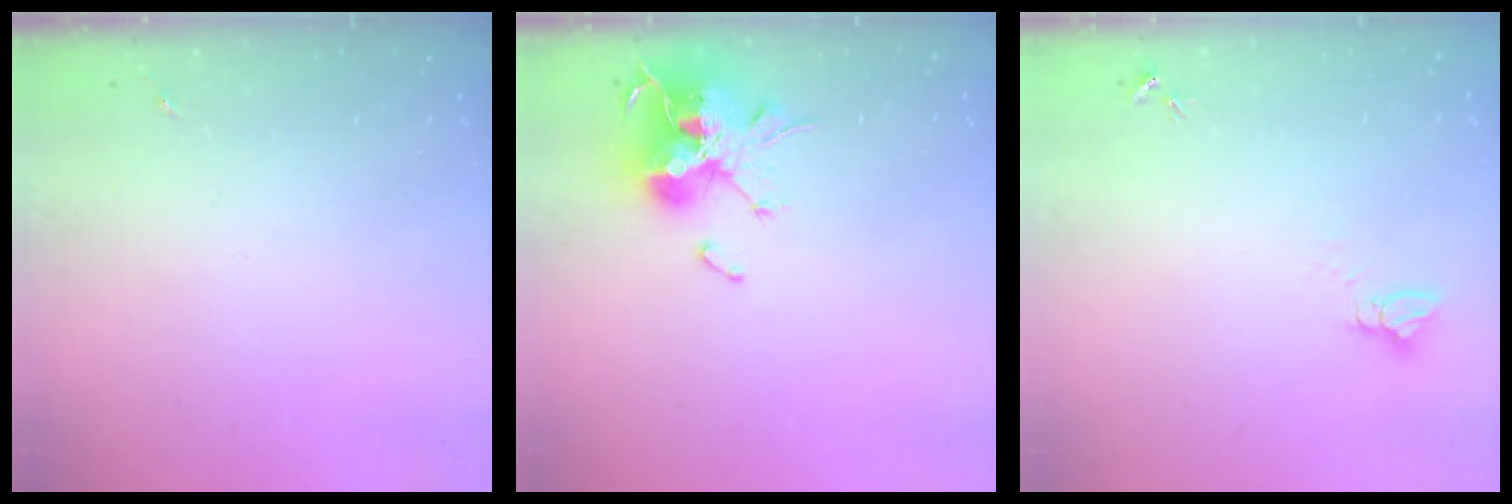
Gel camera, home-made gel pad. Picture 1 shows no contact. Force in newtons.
{"total": 15.3, "press": 15.1, "slide": 2.4}
{"total": 3.0, "press": 3.0, "slide": 0.1}